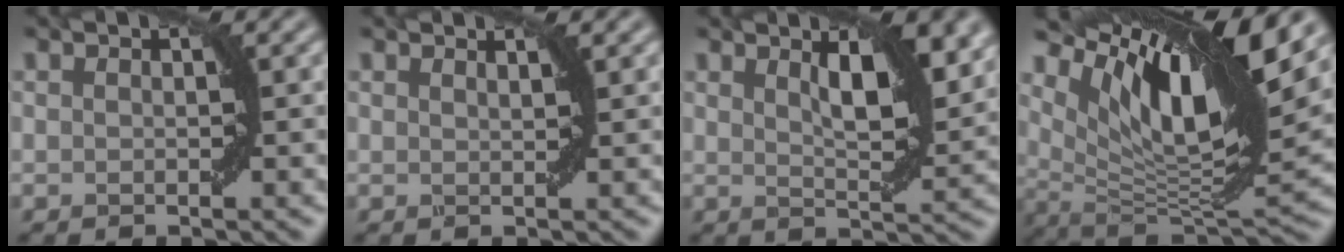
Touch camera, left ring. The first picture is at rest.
{"total": 0.9, "force": [0.8, 0.1, 0.4], "torque": [-0.002, -0.001, 0.012]}
{"total": 5.4, "force": [2.6, 1.5, 4.5], "torque": [-0.068, -0.003, 0.045]}
{"total": 13.5, "force": [7.0, 3.8, 10.9], "torque": [-0.188, 0.002, 0.135]}